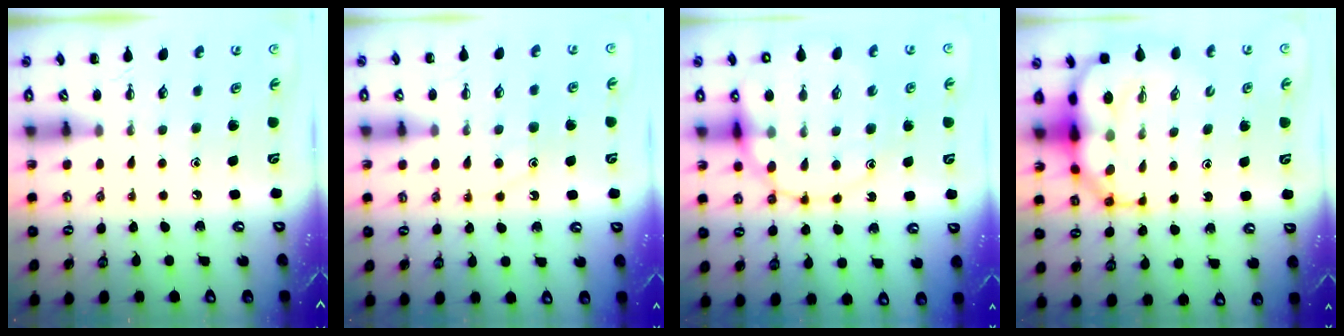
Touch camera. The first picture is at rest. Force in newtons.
{"total": 11.3, "press": 11.2, "slide": 1.0}
{"total": 16.6, "press": 16.4, "slide": 2.5}
{"total": 10.0, "press": 9.6, "slide": 2.9}